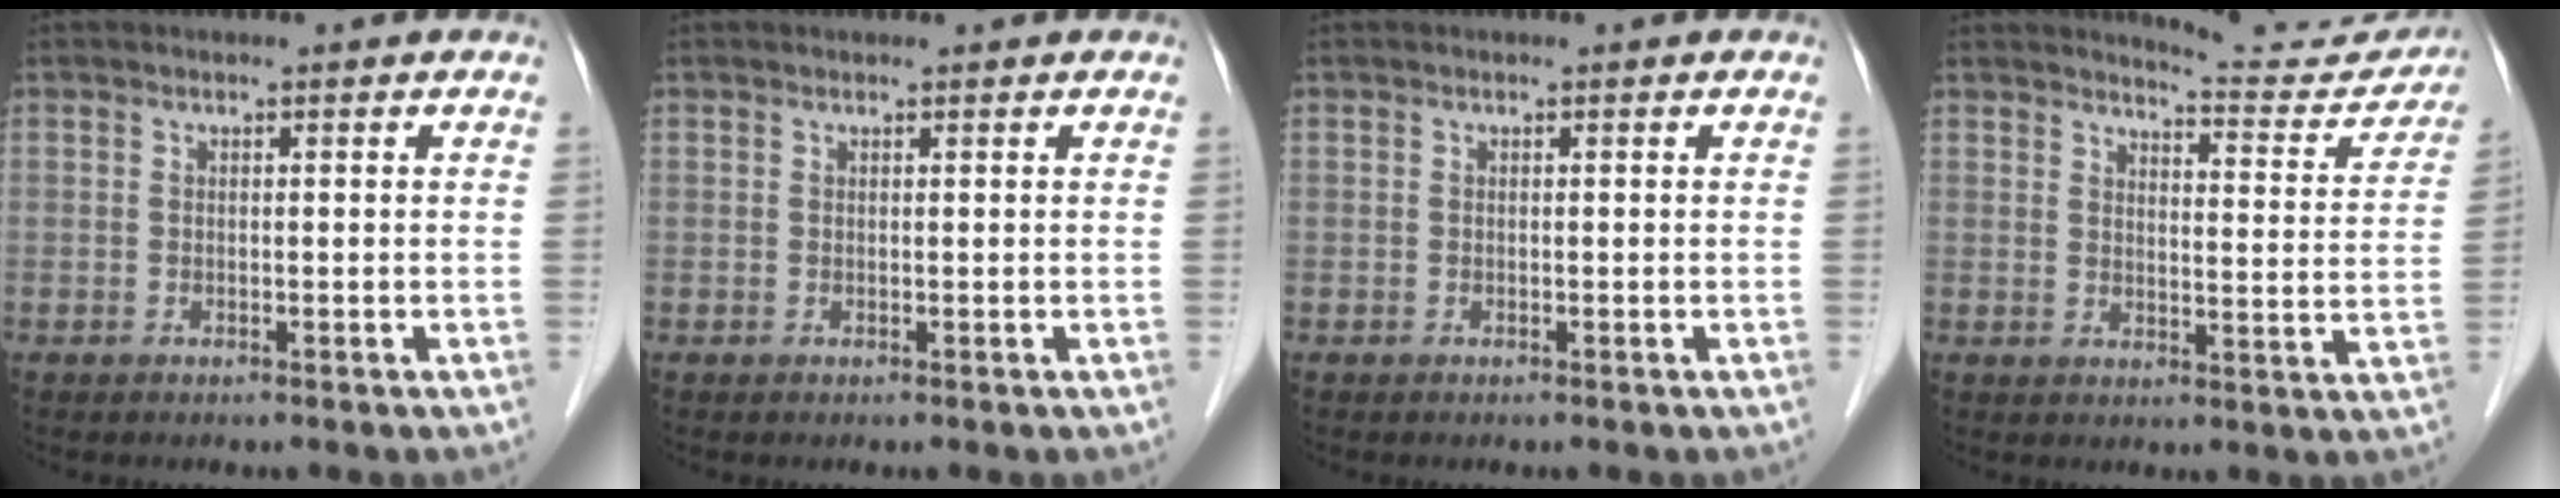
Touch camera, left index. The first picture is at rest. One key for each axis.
{"total": 0.0}
{"total": 0.0}
{"total": 10.3, "fx": 10.2, "fy": 0.8, "fz": 0.3, "tx": 0.008, "ty": -0.046, "tz": 0.111}